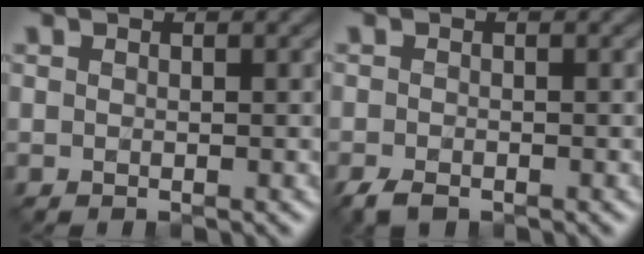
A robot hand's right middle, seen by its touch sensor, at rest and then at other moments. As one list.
[{"total": 1.9, "force": [-1.3, 0.8, 1.0], "torque": [-0.022, -0.006, -0.029]}]